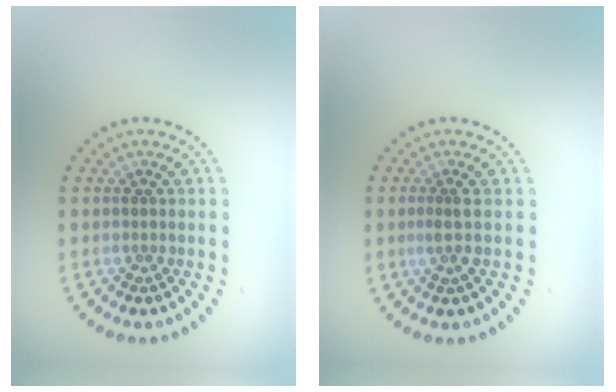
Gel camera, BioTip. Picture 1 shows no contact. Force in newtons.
{"total": 1.4, "press": 1.1, "slide": 0.8}